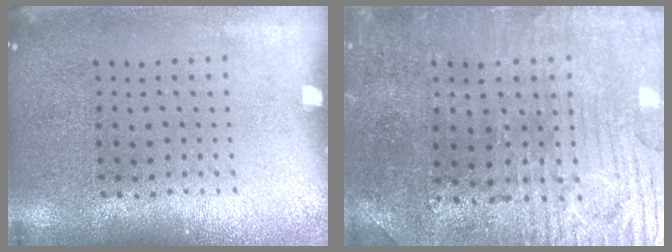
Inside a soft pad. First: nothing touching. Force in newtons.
{"total": 1.7, "press": 1.7, "slide": 0.5}